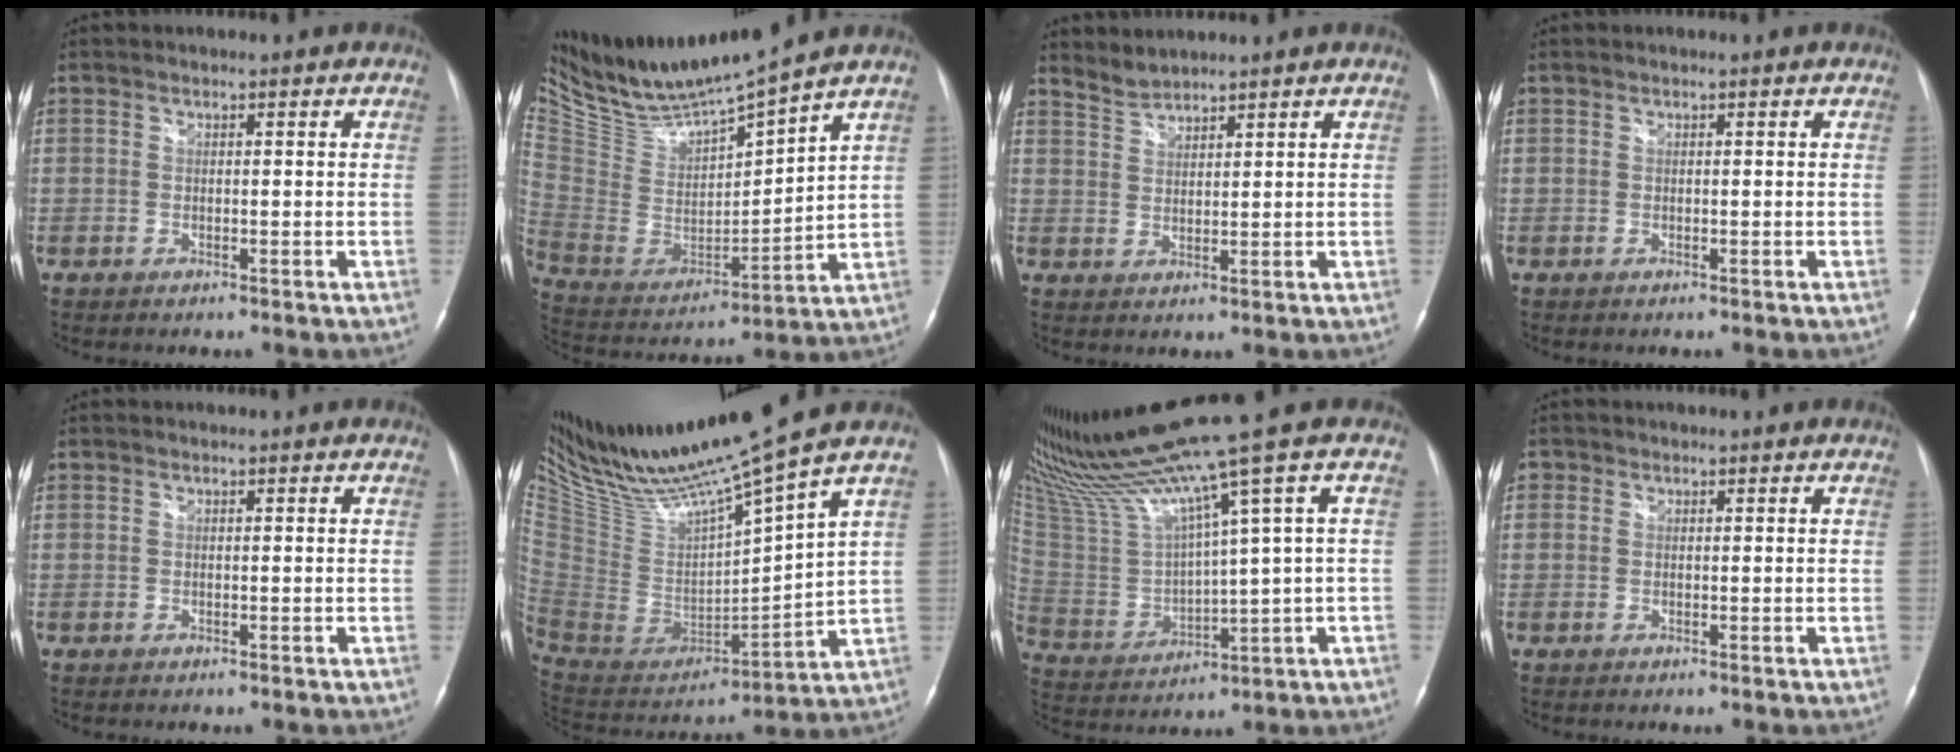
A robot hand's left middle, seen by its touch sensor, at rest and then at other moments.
{"total": 14.7, "force": [13.7, -0.4, 5.3], "torque": [-0.112, -0.024, 0.269]}
{"total": 2.7, "force": [2.6, -0.2, -0.4], "torque": [0.000, 0.002, 0.059]}
{"total": 0.0}
{"total": 0.0}
{"total": 20.6, "force": [17.4, -0.6, 10.9], "torque": [-0.198, -0.034, 0.332]}
{"total": 15.9, "force": [12.2, -2.6, 9.8], "torque": [-0.188, -0.021, 0.239]}
{"total": 0.9, "force": [0.2, 0.8, 0.2], "torque": [0.005, 0.002, 0.001]}